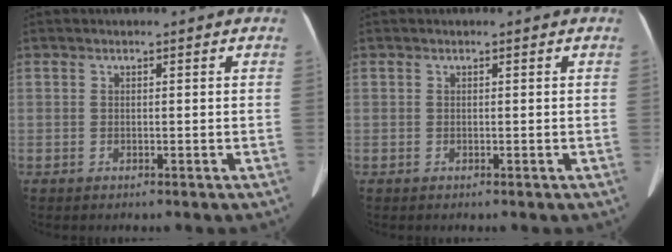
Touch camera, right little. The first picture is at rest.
{"total": 0.0}